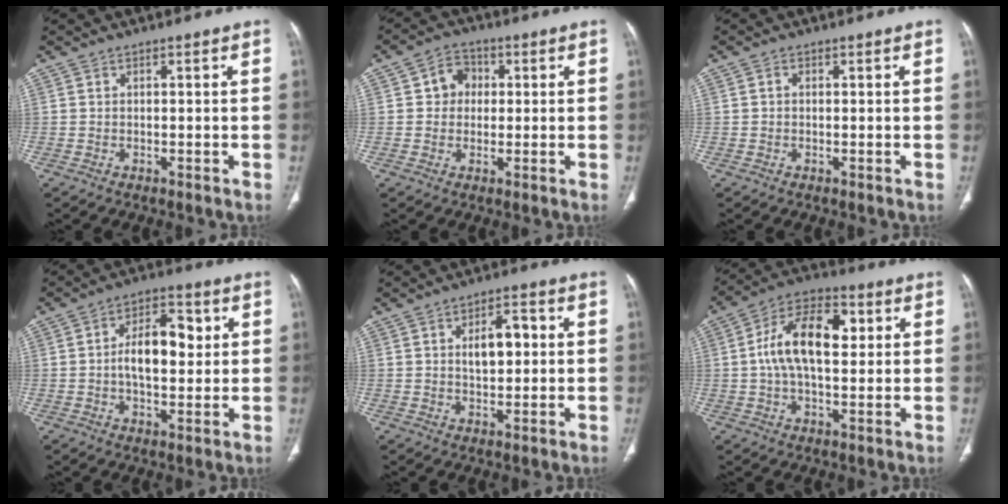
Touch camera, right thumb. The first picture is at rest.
{"total": 5.6, "force": [0.8, 4.9, 2.5], "torque": [-0.012, 0.009, 0.006]}
{"total": 0.7, "force": [0.0, 0.6, 0.4], "torque": [-0.006, 0.003, -0.001]}
{"total": 10.6, "force": [1.1, 6.0, 8.7], "torque": [-0.118, 0.012, 0.016]}
{"total": 6.9, "force": [0.9, 3.8, 5.7], "torque": [-0.076, 0.011, 0.012]}
{"total": 14.2, "force": [2.1, 7.7, 11.8], "torque": [-0.203, 0.023, 0.030]}